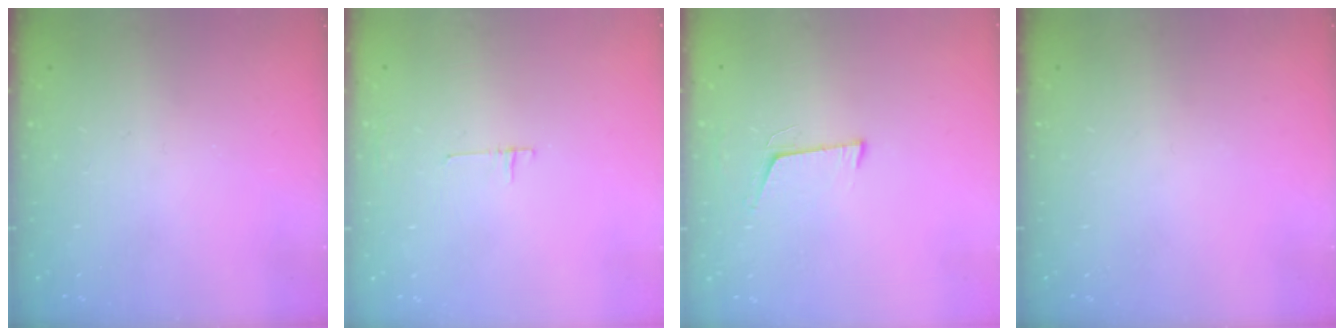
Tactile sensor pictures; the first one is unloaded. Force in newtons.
{"total": 4.5, "press": 4.5, "slide": 0.4}
{"total": 5.9, "press": 5.6, "slide": 2.0}
{"total": 0.0}